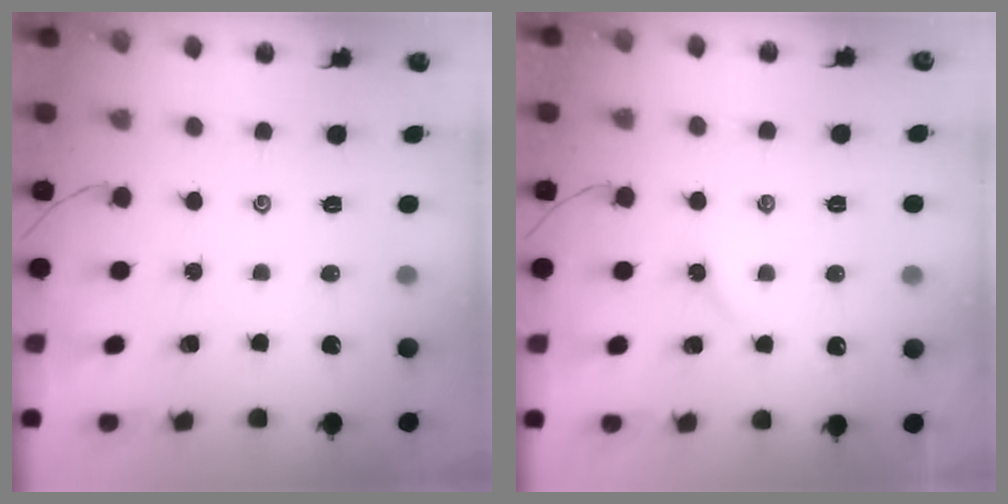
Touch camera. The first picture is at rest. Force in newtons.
{"total": 3.0, "press": 2.9, "slide": 0.6}